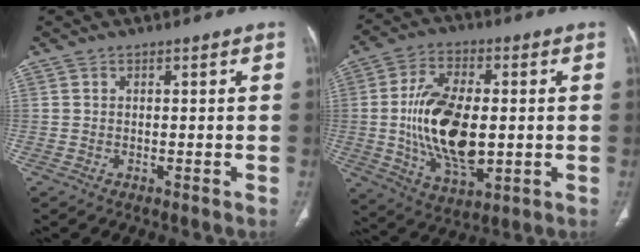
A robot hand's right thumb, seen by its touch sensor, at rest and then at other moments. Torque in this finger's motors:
{"motor_torque": [2.16, 2.85, 1.87, -0.37, 0.25]}